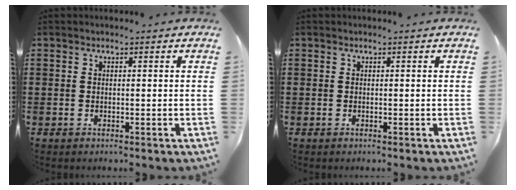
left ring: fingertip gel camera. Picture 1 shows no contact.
{"total": 0.0}